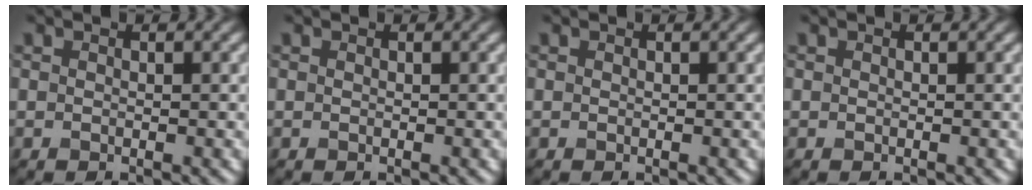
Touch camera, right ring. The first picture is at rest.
{"total": 0.0}
{"total": 0.0}
{"total": 0.0}